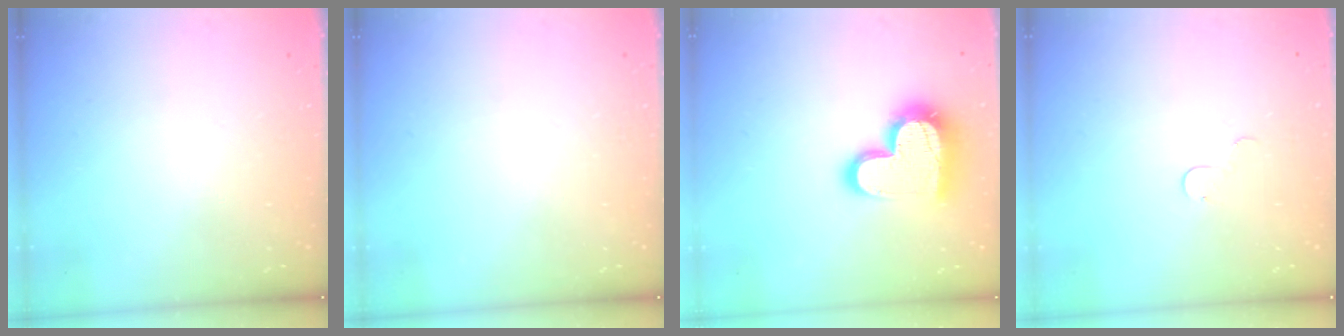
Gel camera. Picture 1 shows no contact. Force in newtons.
{"total": 0.0}
{"total": 18.6, "press": 18.6, "slide": 1.3}
{"total": 3.7, "press": 3.7, "slide": 0.4}